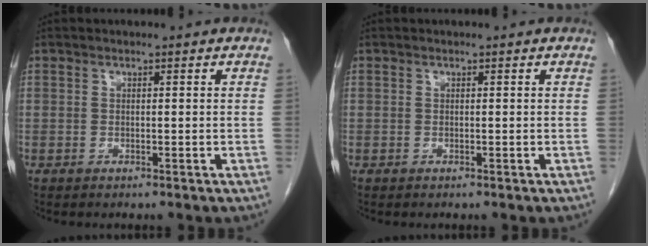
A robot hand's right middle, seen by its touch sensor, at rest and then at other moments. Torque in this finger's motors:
{"motor_torque": [0.43, -0.16, 0.09, 0.01]}